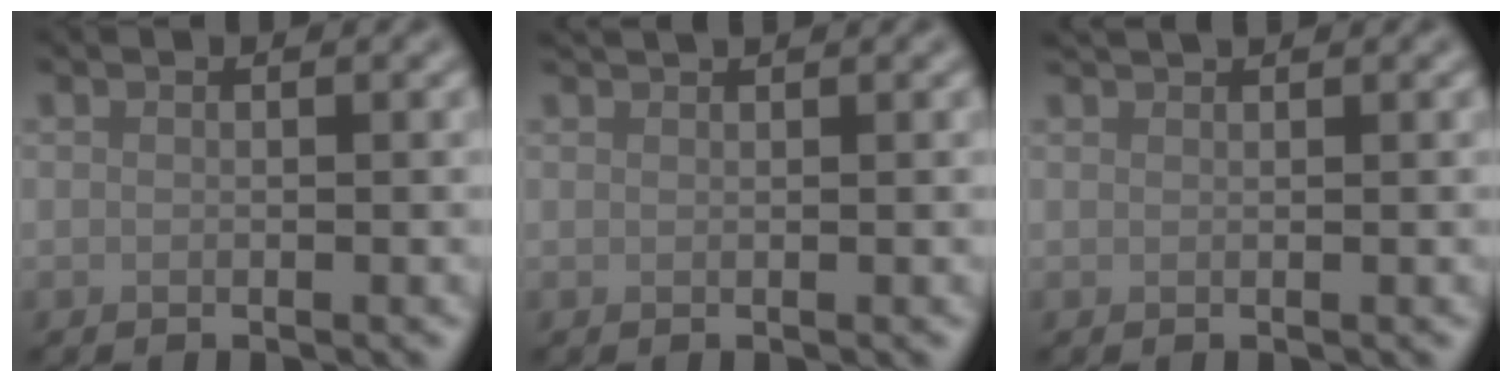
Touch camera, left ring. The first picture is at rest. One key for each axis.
{"total": 1.2, "fx": 1.1, "fy": 0.2, "fz": 0.4, "tx": -0.004, "ty": -0.001, "tz": 0.011}
{"total": 1.2, "fx": 1.2, "fy": 0.1, "fz": 0.4, "tx": -0.005, "ty": 0.001, "tz": 0.014}